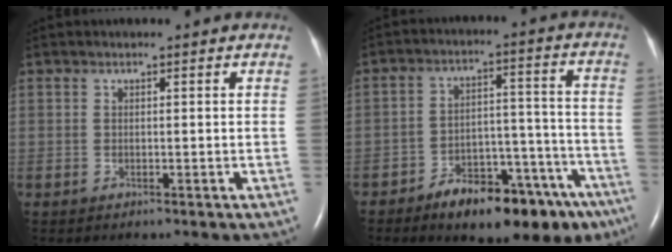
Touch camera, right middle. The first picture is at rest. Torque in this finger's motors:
{"motor_torque": [1.08, -1.06, 0.17, 0.06]}